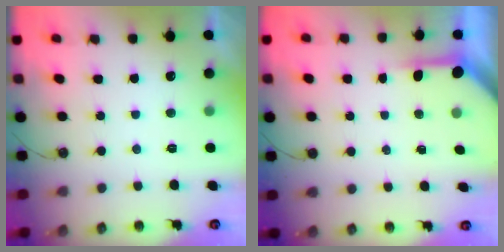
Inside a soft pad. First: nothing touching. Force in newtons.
{"total": 3.9, "press": 3.8, "slide": 0.3}